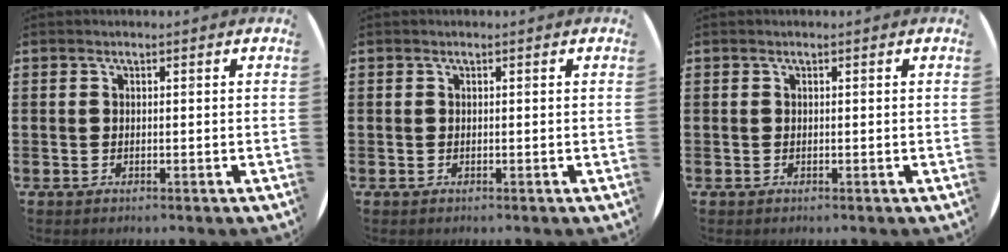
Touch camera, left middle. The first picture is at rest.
{"total": 0.0}
{"total": 0.0}